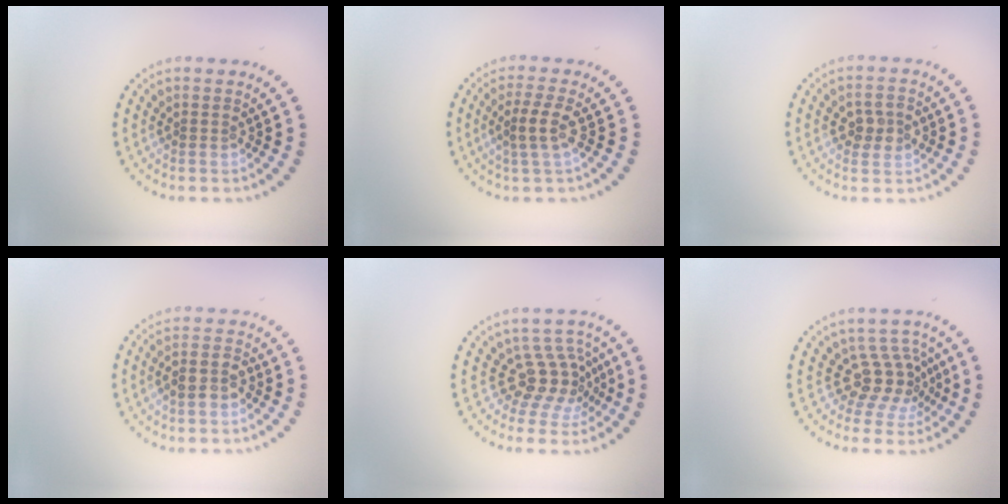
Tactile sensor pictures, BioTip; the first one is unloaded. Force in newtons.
{"total": 2.3, "press": 2.0, "slide": 1.1}
{"total": 2.4, "press": 2.4, "slide": 0.4}
{"total": 2.2, "press": 2.1, "slide": 0.7}
{"total": 3.8, "press": 2.9, "slide": 2.6}
{"total": 3.6, "press": 2.5, "slide": 2.5}